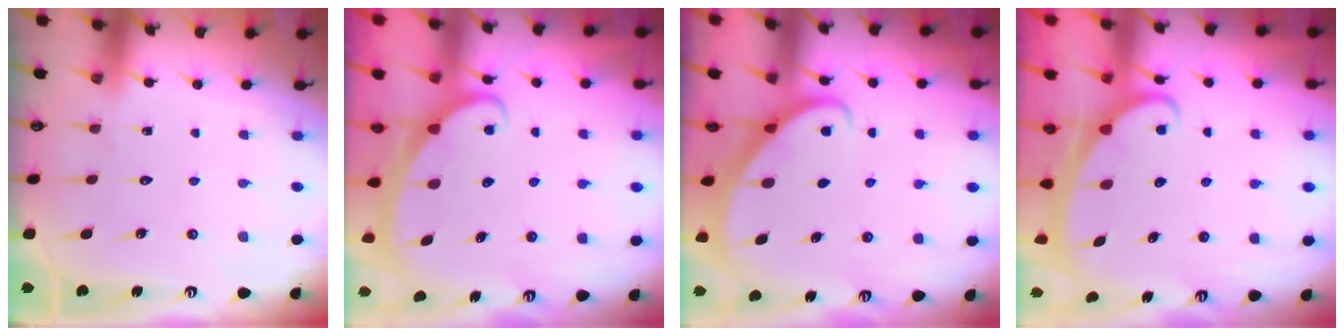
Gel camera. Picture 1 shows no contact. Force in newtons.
{"total": 2.4, "press": 2.4, "slide": 0.4}
{"total": 2.8, "press": 2.8, "slide": 0.2}
{"total": 2.3, "press": 2.3, "slide": 0.3}